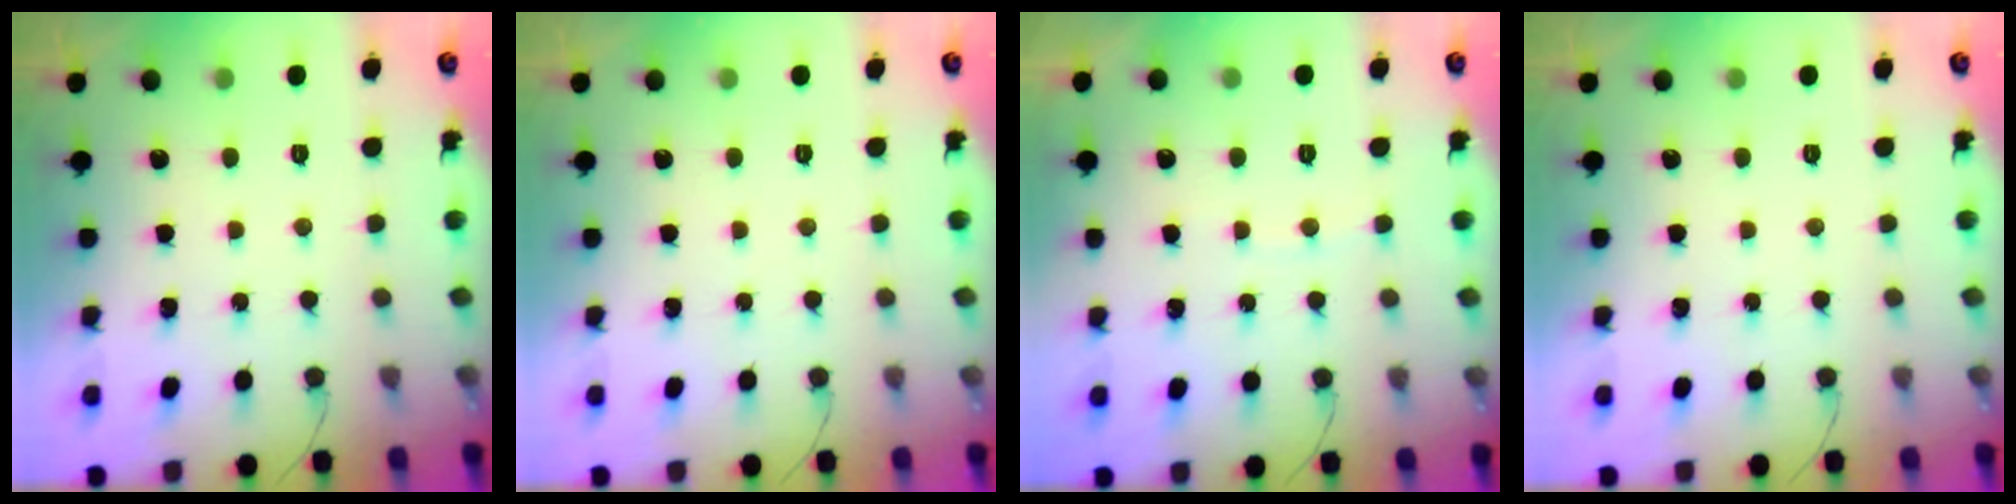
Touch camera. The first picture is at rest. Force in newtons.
{"total": 0.0}
{"total": 2.2, "press": 2.2, "slide": 0.3}
{"total": 0.0}